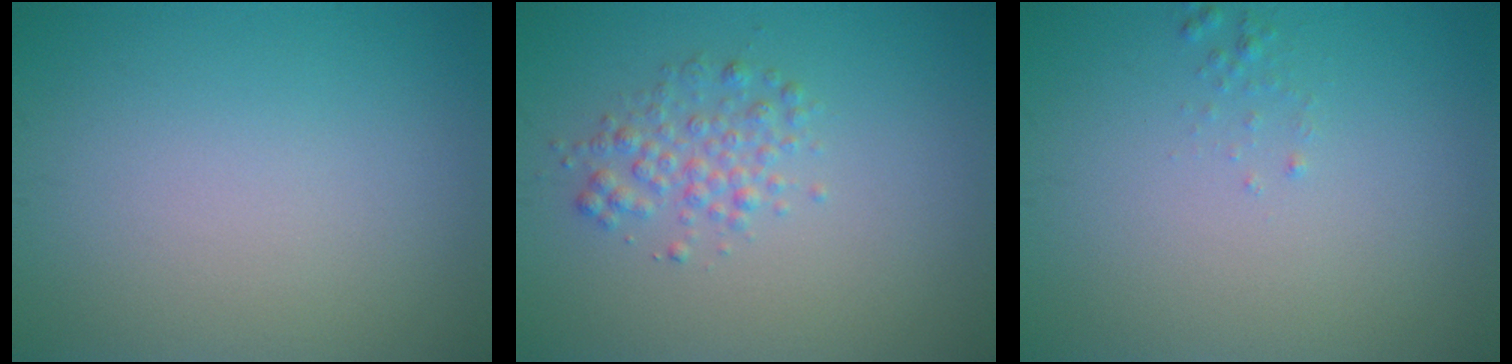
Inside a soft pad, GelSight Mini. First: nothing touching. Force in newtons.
{"total": 2.2, "press": 2.2, "slide": 0.0}
{"total": 0.6, "press": 0.6, "slide": 0.1}